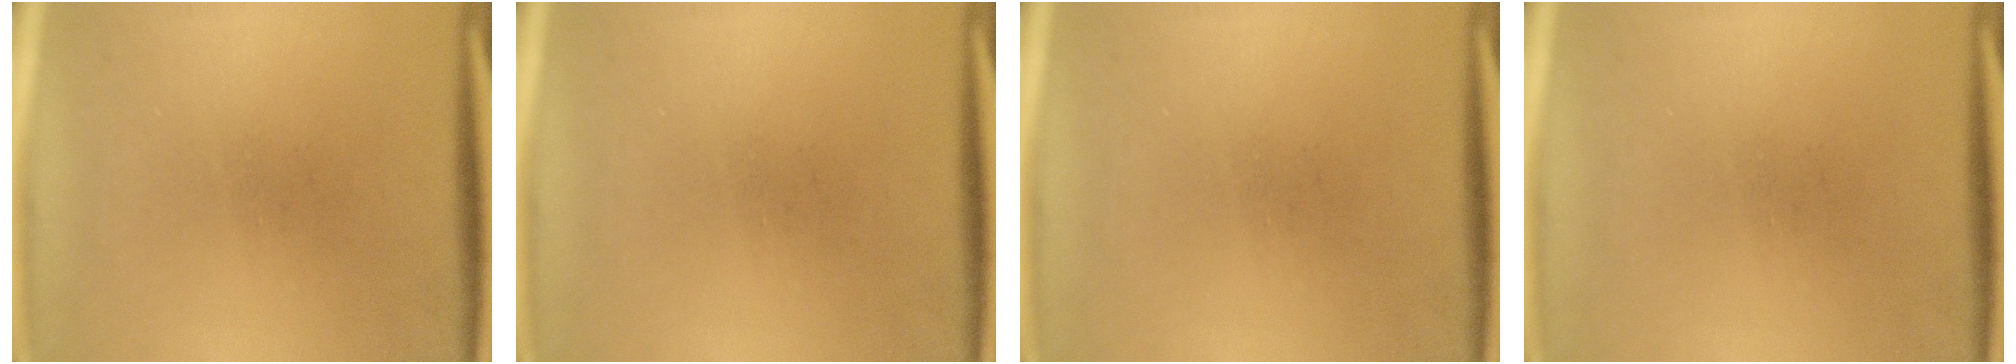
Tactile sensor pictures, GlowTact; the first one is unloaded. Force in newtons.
{"total": 0.0}
{"total": 0.0}
{"total": 0.0}